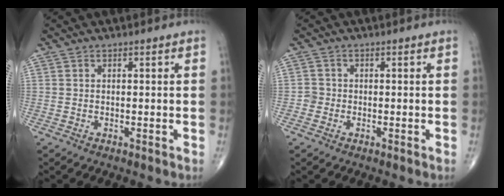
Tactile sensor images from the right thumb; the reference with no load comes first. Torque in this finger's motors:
{"motor_torque": [-0.11, 0.05, 0.19, 0.14, -0.03]}